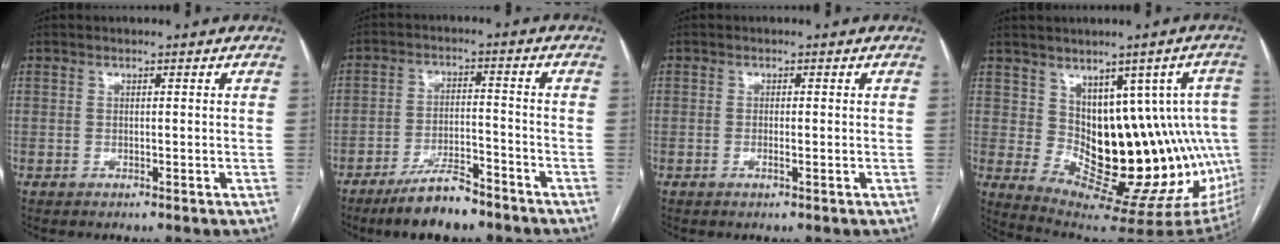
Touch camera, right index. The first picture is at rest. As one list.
[{"total": 8.4, "force": [-6.6, 2.2, 4.7], "torque": [-0.086, -0.008, -0.116]}, {"total": 1.0, "force": [-0.4, 0.1, 1.0], "torque": [-0.019, 0.000, -0.007]}, {"total": 17.4, "force": [1.1, 8.4, 15.2], "torque": [-0.149, 0.016, 0.038]}]